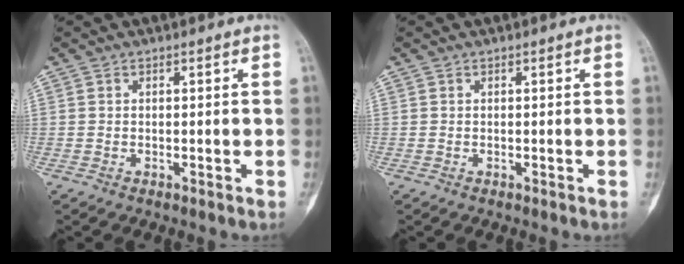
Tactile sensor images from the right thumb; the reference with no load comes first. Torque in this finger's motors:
{"motor_torque": [0.01, 0.00, 0.03, -0.03, 0.00]}